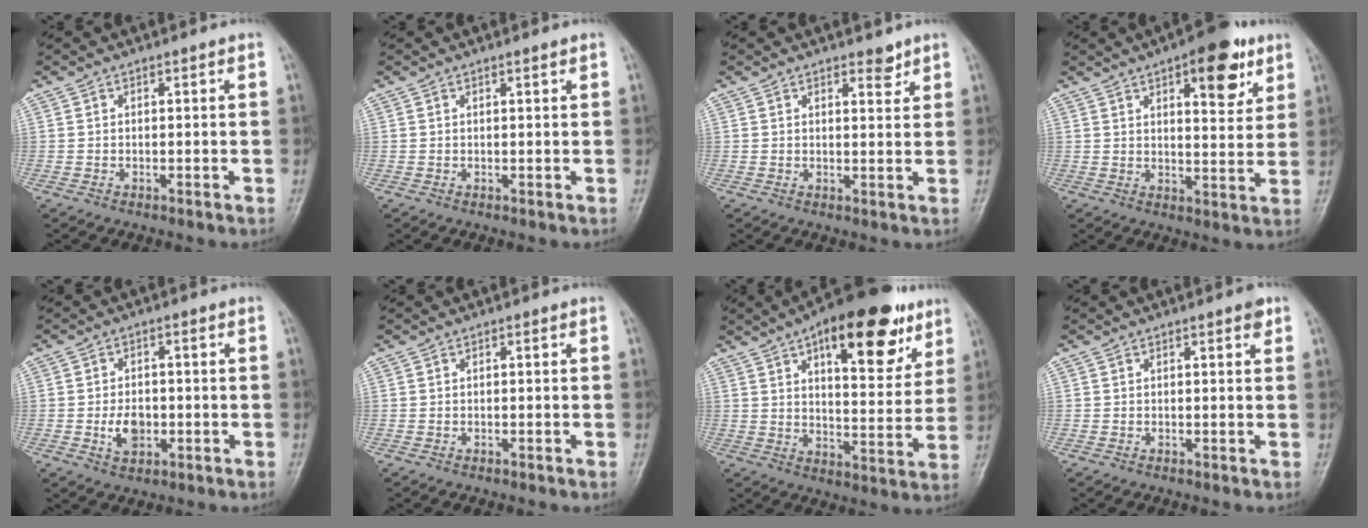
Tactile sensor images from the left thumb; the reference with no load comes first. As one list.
[{"total": 0.7, "force": [0.5, 0.0, 0.5], "torque": [-0.008, -0.002, 0.008]}, {"total": 2.6, "force": [2.0, 1.1, 1.3], "torque": [-0.007, -0.014, 0.030]}, {"total": 12.3, "force": [6.5, 4.9, 9.2], "torque": [-0.092, -0.026, 0.085]}, {"total": 5.1, "force": [-1.1, 3.5, 3.6], "torque": [-0.052, 0.002, -0.015]}, {"total": 0.0}, {"total": 21.1, "force": [11.5, 8.8, 15.3], "torque": [-0.181, -0.034, 0.170]}, {"total": 1.4, "force": [0.9, 0.4, 1.0], "torque": [-0.012, -0.002, 0.009]}]